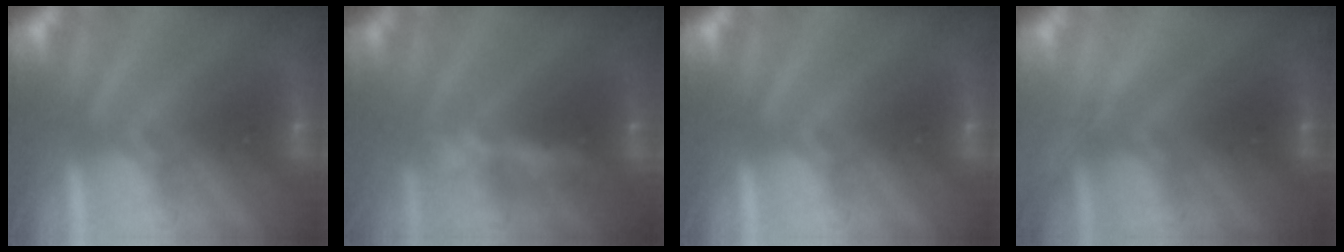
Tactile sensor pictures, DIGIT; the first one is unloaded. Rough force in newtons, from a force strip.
{"total": 8.3}
{"total": 0.0}
{"total": 1.4}